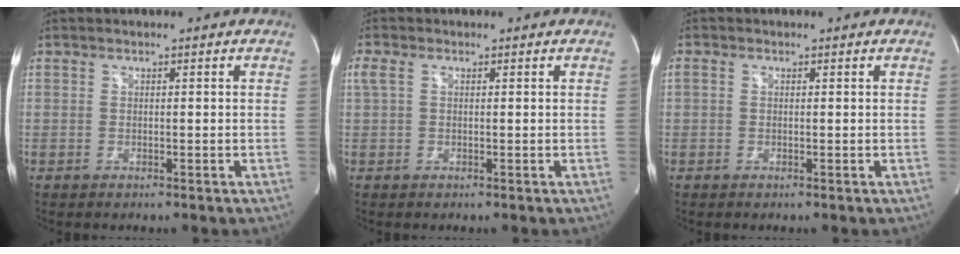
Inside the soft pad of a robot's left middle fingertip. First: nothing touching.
{"total": 3.2, "force": [1.0, 1.8, 2.4], "torque": [-0.079, 0.030, 0.025]}
{"total": 1.4, "force": [0.2, 0.9, 1.0], "torque": [-0.033, 0.013, 0.006]}